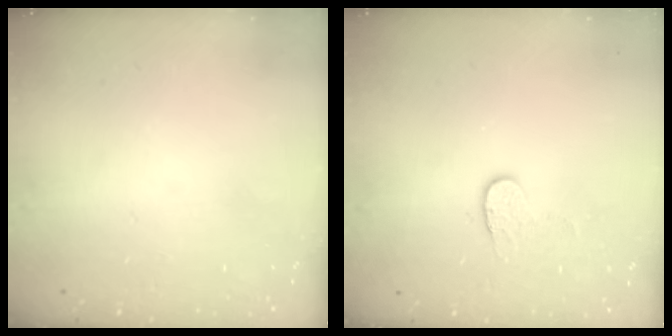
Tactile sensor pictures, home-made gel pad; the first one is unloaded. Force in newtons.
{"total": 4.1, "press": 4.1, "slide": 0.4}